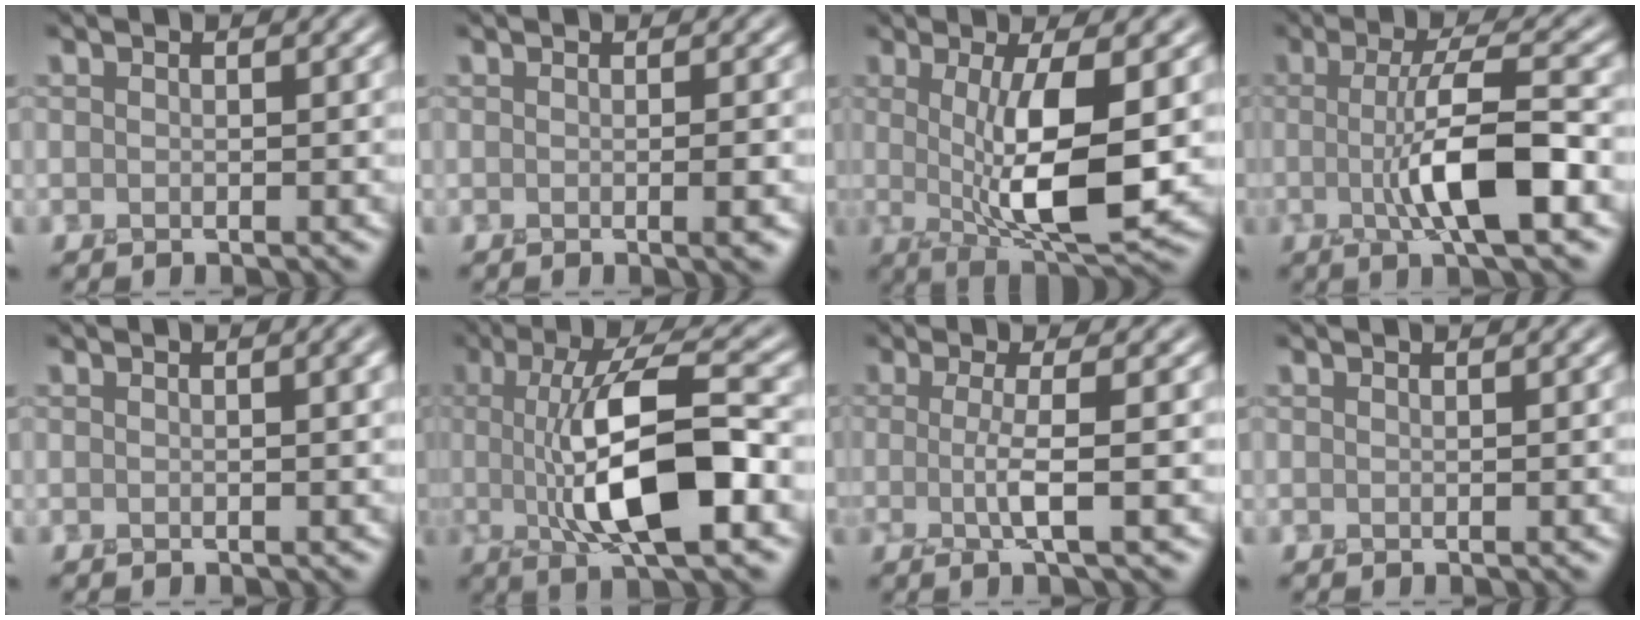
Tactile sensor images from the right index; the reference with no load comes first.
{"total": 1.4, "force": [-0.5, 0.2, 1.3], "torque": [-0.020, -0.001, -0.006]}
{"total": 7.8, "force": [0.4, 1.7, 7.6], "torque": [-0.126, -0.012, 0.013]}
{"total": 6.8, "force": [-0.7, 1.2, 6.7], "torque": [-0.120, 0.006, -0.015]}
{"total": 1.4, "force": [0.3, 0.6, 1.3], "torque": [-0.015, 0.000, 0.004]}
{"total": 9.8, "force": [-0.4, 2.6, 9.5], "torque": [-0.163, 0.006, -0.005]}
{"total": 3.0, "force": [-0.1, 0.3, 3.0], "torque": [-0.062, -0.004, -0.008]}
{"total": 0.0}